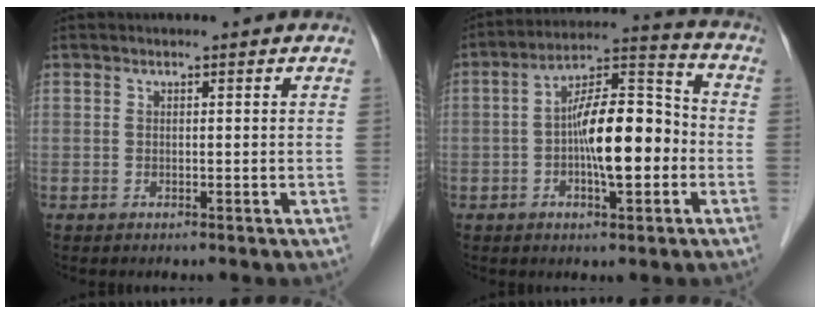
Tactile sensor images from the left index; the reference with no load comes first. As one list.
[{"total": 12.1, "force": [-2.4, 3.5, 11.4], "torque": [-0.203, 0.023, -0.040]}]